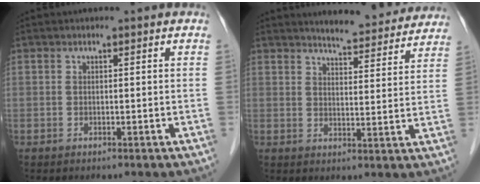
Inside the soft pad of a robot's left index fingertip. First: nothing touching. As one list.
[{"total": 11.7, "force": [11.2, 1.8, 3.2], "torque": [-0.031, -0.018, 0.126]}]